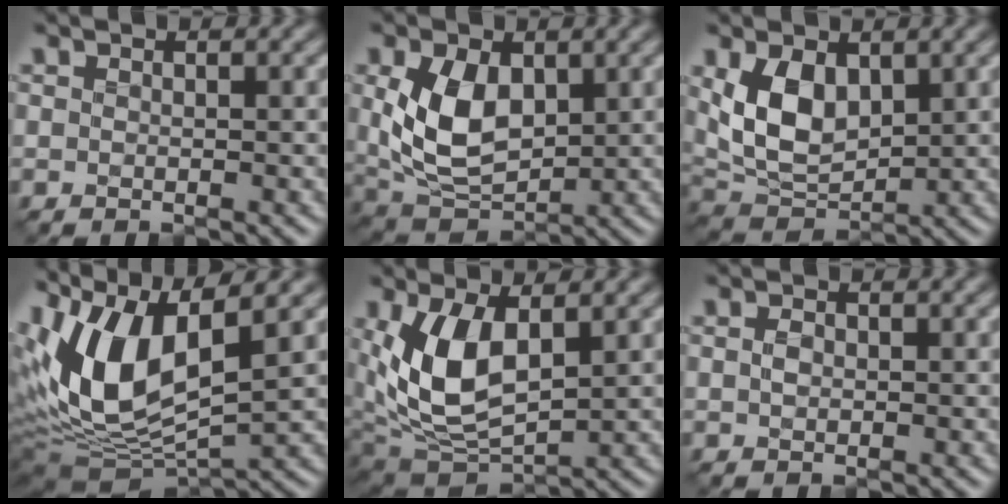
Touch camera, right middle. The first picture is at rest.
{"total": 7.0, "force": [0.5, 4.4, 5.4], "torque": [-0.115, -0.009, 0.011]}
{"total": 5.8, "force": [1.1, 3.6, 4.4], "torque": [-0.088, -0.010, 0.023]}
{"total": 11.8, "force": [2.3, 5.6, 10.1], "torque": [-0.212, 0.000, 0.037]}
{"total": 7.9, "force": [1.0, 4.2, 6.6], "torque": [-0.142, -0.009, 0.017]}
{"total": 0.9, "force": [-0.4, 0.6, 0.6], "torque": [-0.011, 0.001, -0.009]}